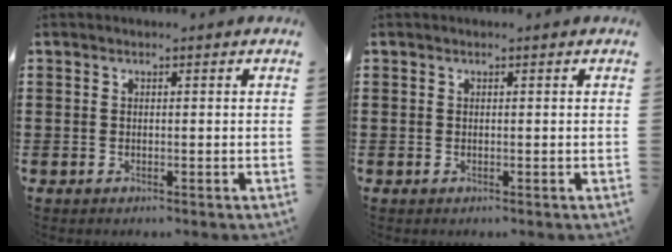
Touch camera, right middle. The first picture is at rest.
{"total": 0.0}